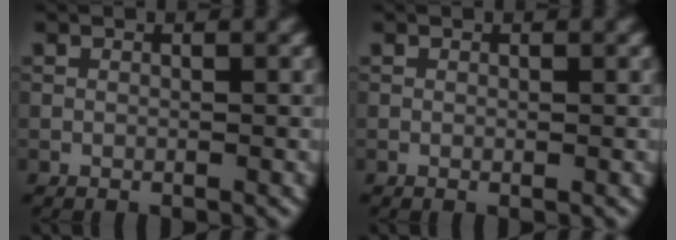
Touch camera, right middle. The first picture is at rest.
{"total": 0.0}